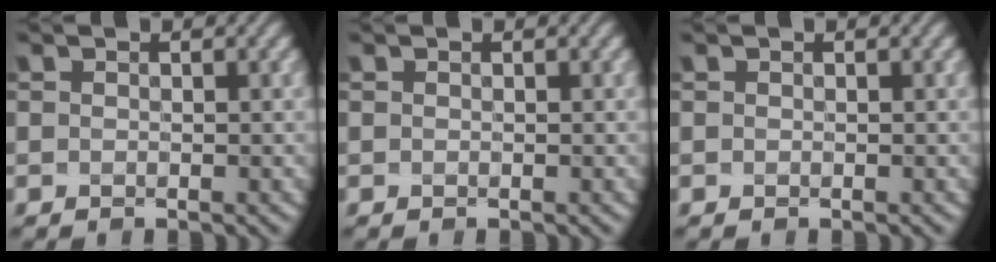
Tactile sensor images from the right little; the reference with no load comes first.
{"total": 0.0}
{"total": 0.0}